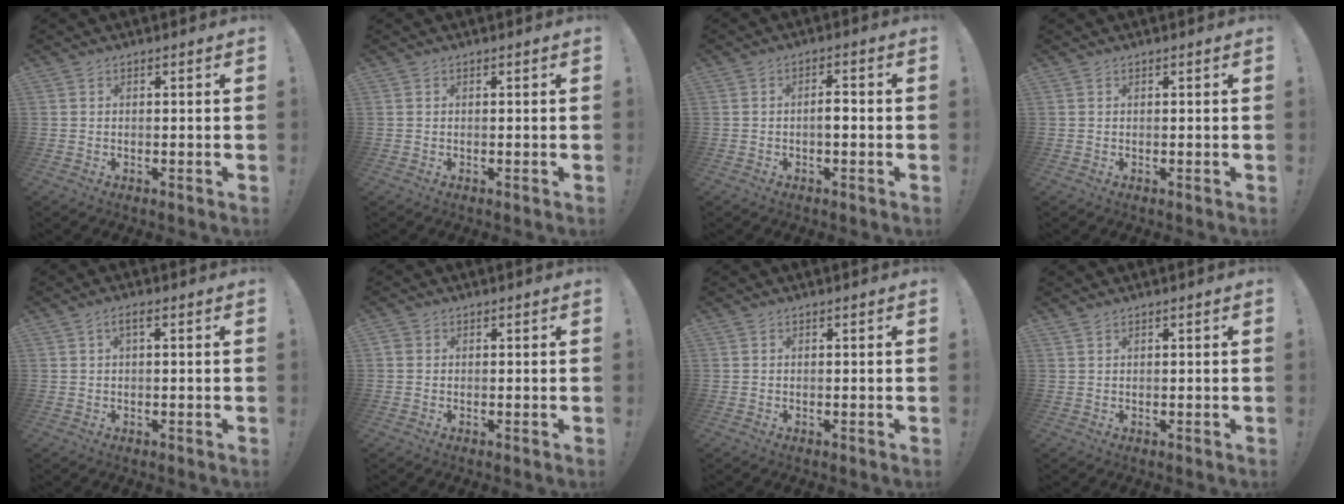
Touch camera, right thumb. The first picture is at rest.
{"total": 0.0}
{"total": 3.5, "force": [-1.0, 1.3, 3.1], "torque": [-0.047, 0.007, -0.020]}
{"total": 0.0}
{"total": 2.0, "force": [0.2, 0.5, 1.9], "torque": [-0.031, 0.002, 0.001]}
{"total": 1.2, "force": [0.3, 1.1, 0.3], "torque": [-0.008, 0.005, 0.006]}
{"total": 0.0}
{"total": 0.7, "force": [0.7, 0.0, 0.3], "torque": [-0.008, 0.001, 0.013]}